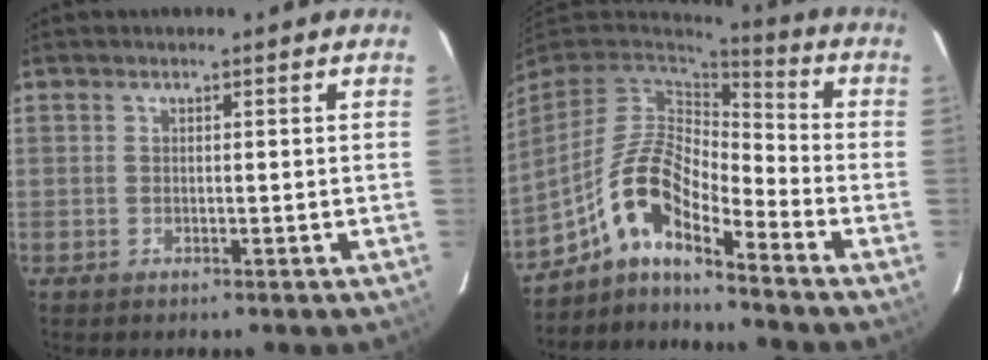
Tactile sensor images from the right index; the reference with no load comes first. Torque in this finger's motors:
{"motor_torque": [1.15, -0.99, 0.65, 0.13]}